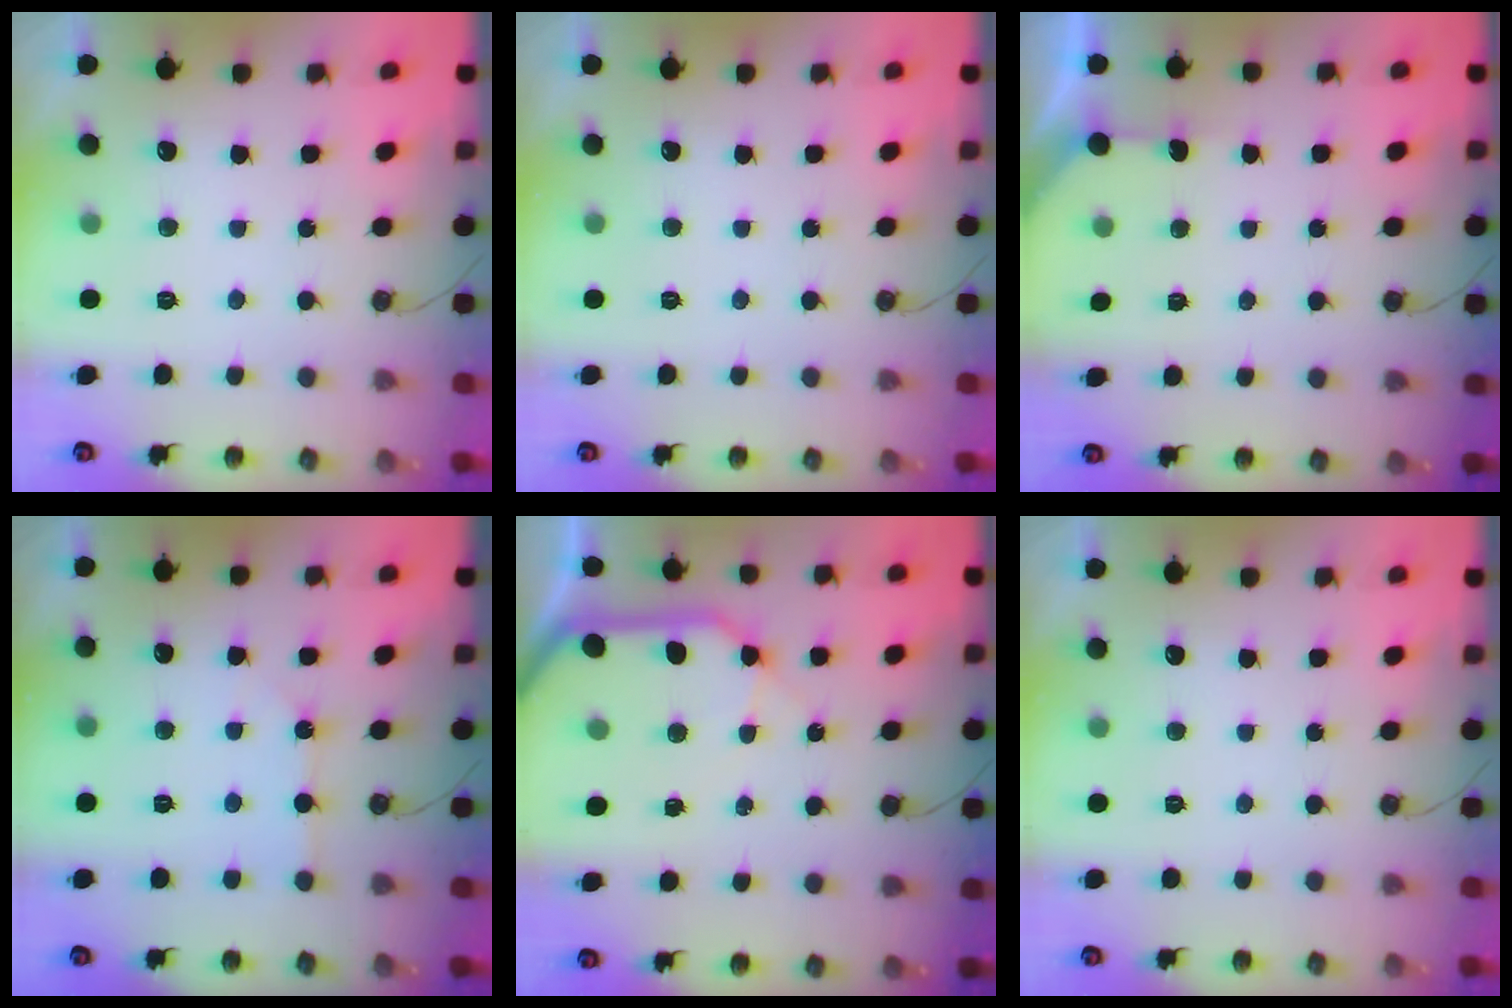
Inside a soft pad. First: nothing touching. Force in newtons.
{"total": 0.0}
{"total": 2.7, "press": 2.7, "slide": 0.2}
{"total": 1.9, "press": 1.9, "slide": 0.4}
{"total": 13.0, "press": 12.8, "slide": 1.8}
{"total": 0.0}